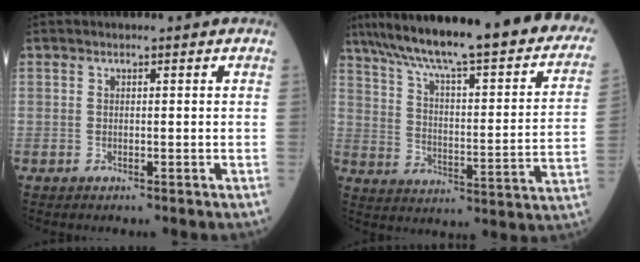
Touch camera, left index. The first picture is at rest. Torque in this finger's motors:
{"motor_torque": [0.41, -1.01, 0.77, 0.21]}